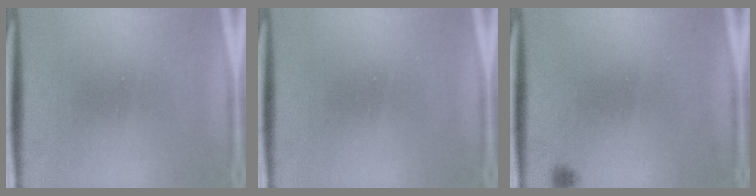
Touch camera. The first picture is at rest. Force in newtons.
{"total": 0.0}
{"total": 1.0}